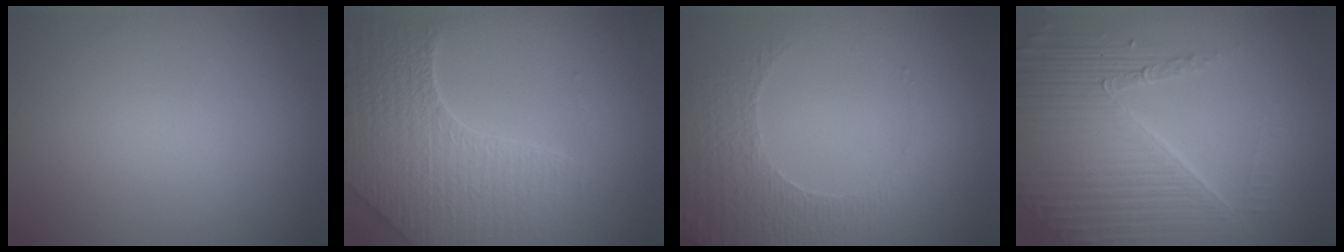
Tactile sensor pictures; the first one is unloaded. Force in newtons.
{"total": 8.2, "press": 5.9, "slide": 5.8}
{"total": 3.8, "press": 3.6, "slide": 1.2}
{"total": 7.5, "press": 5.3, "slide": 5.2}